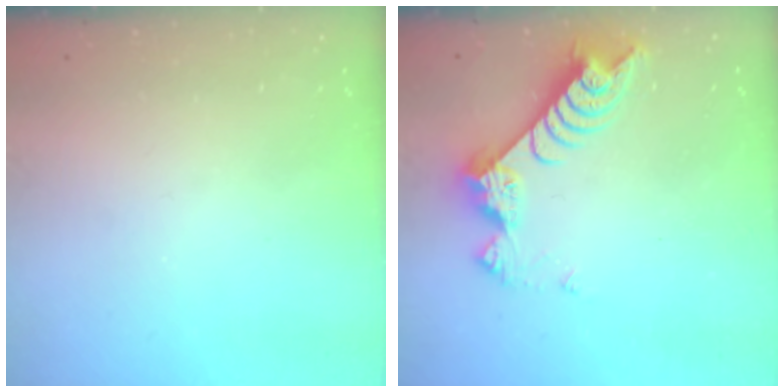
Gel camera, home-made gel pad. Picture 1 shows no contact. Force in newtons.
{"total": 9.5, "press": 9.4, "slide": 1.0}